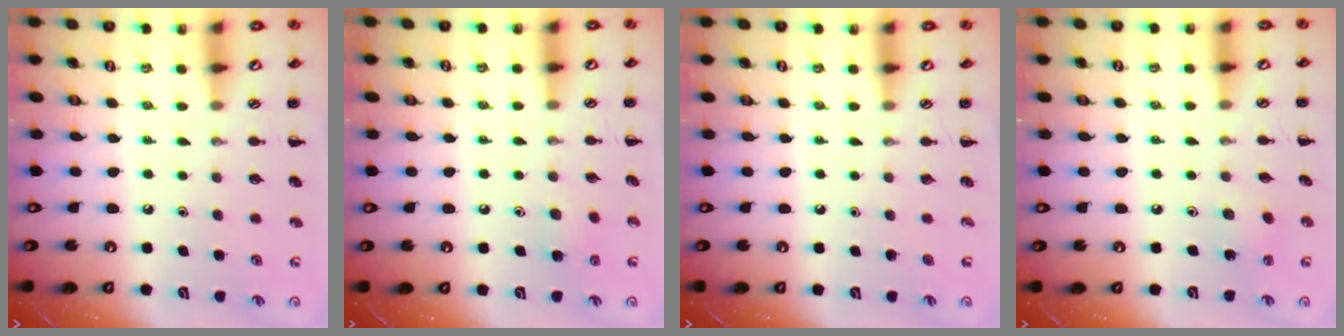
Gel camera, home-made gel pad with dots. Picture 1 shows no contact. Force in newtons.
{"total": 4.6, "press": 4.4, "slide": 1.4}
{"total": 0.0}
{"total": 2.2, "press": 2.1, "slide": 0.7}